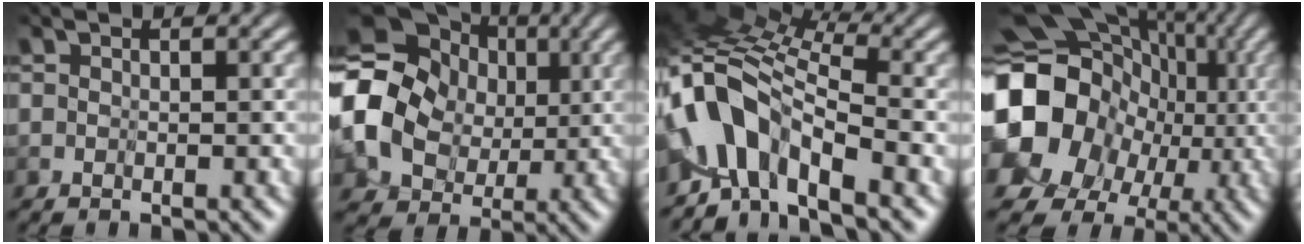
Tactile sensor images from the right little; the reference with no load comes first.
{"total": 13.5, "force": [1.6, 11.3, 7.1], "torque": [-0.192, -0.007, 0.018]}
{"total": 6.1, "force": [-3.6, 1.6, 4.7], "torque": [-0.090, 0.017, -0.085]}
{"total": 14.2, "force": [-0.4, 12.5, 6.6], "torque": [-0.129, -0.015, -0.018]}